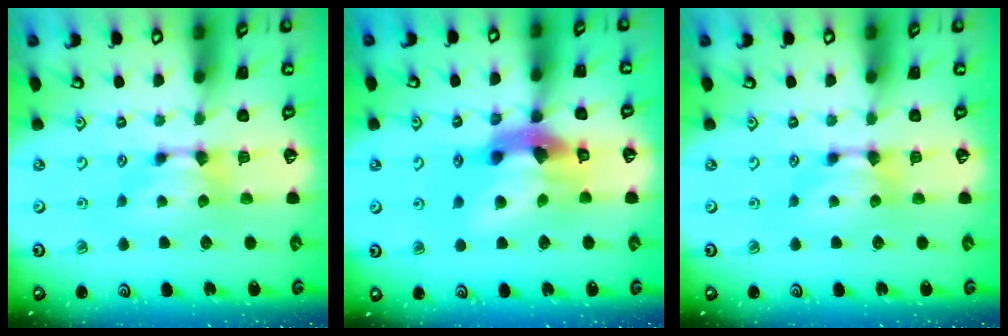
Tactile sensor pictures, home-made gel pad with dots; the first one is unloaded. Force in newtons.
{"total": 10.5, "press": 10.2, "slide": 2.6}
{"total": 0.0}